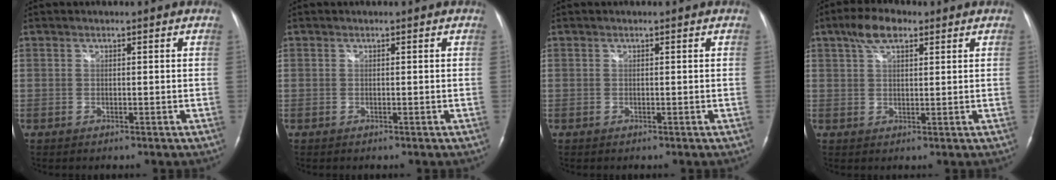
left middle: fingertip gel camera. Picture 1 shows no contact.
{"total": 0.0}
{"total": 0.0}
{"total": 5.5, "force": [3.2, 2.4, 3.8], "torque": [-0.077, 0.018, 0.059]}